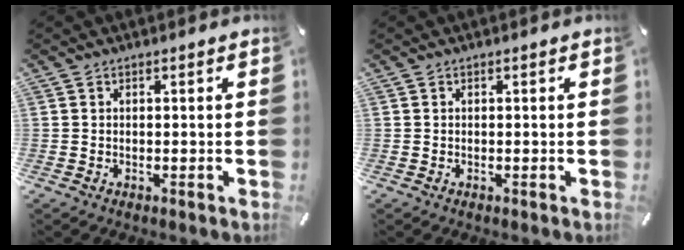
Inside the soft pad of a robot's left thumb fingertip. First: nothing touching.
{"total": 0.0}